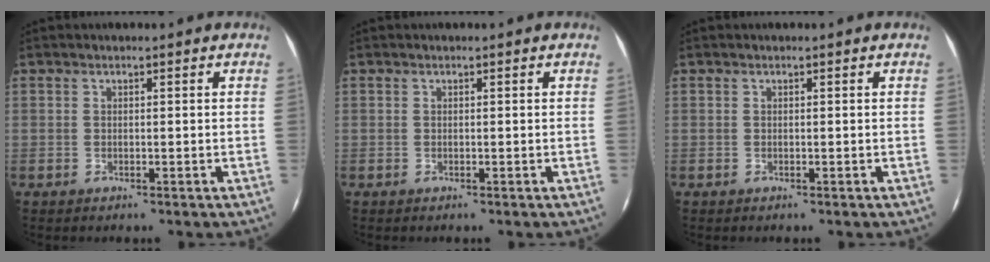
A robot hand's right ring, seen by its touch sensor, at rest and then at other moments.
{"total": 0.0}
{"total": 0.0}